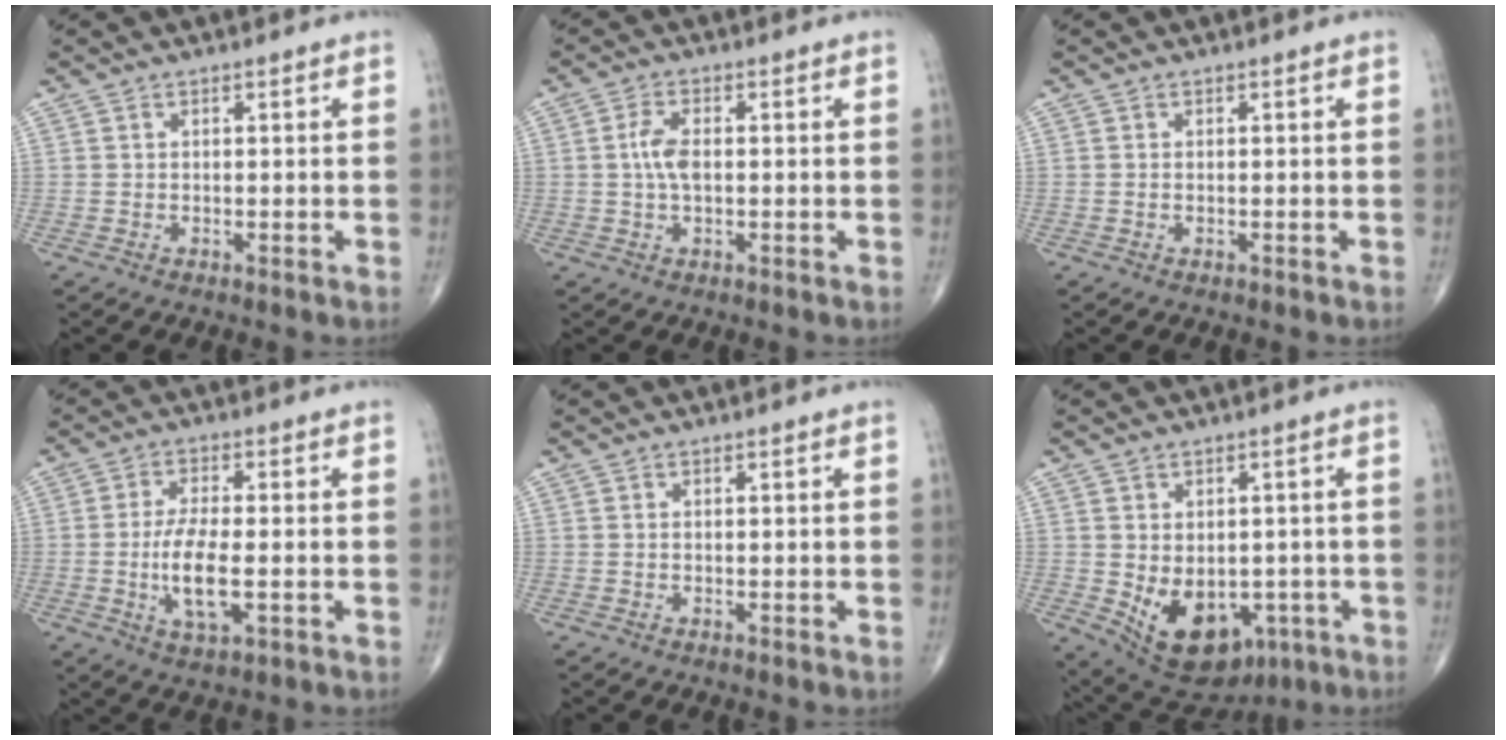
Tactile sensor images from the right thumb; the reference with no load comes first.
{"total": 4.1, "force": [0.1, 1.9, 3.6], "torque": [-0.080, 0.006, -0.002]}
{"total": 0.0}
{"total": 8.4, "force": [-1.5, 3.0, 7.7], "torque": [-0.156, -0.003, -0.026]}
{"total": 0.0}
{"total": 13.3, "force": [-3.7, 9.1, 9.0], "torque": [-0.110, 0.000, -0.030]}